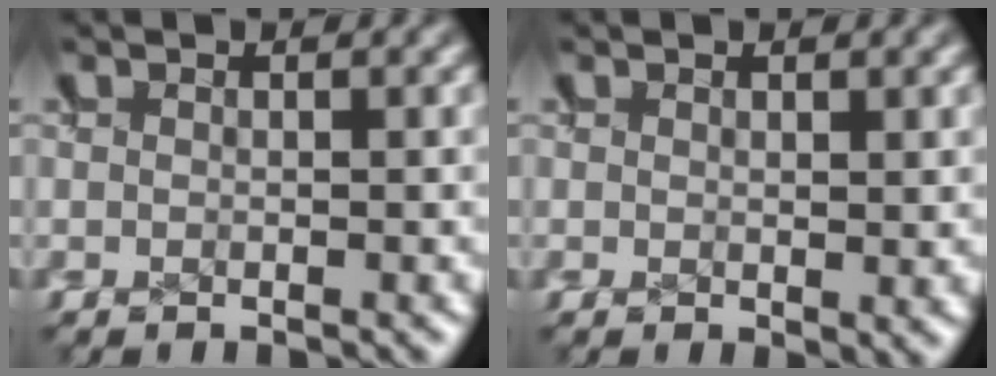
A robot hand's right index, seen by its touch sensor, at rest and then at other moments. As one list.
[{"total": 0.6, "force": [0.3, 0.1, 0.5], "torque": [-0.006, -0.006, 0.008]}]